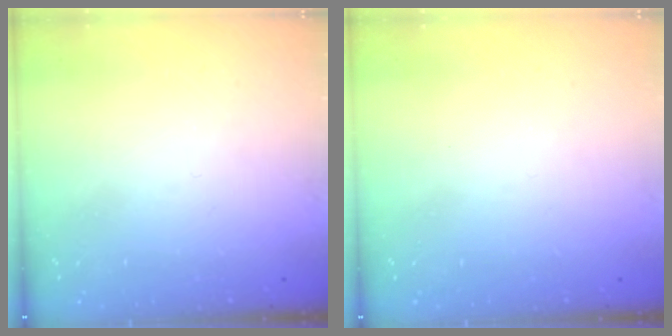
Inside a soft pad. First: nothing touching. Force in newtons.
{"total": 0.0}